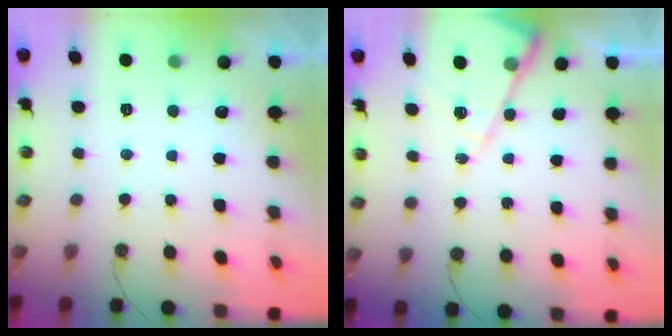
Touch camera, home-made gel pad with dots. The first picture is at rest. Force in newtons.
{"total": 11.7, "press": 11.7, "slide": 1.1}